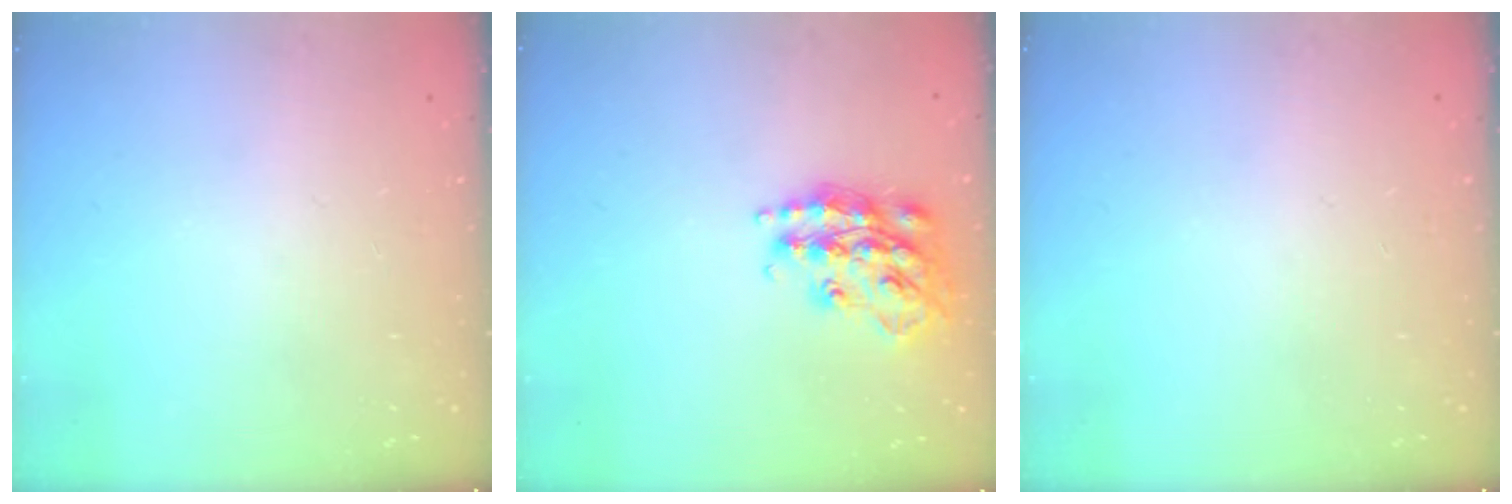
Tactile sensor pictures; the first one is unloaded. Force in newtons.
{"total": 17.5, "press": 17.5, "slide": 1.0}
{"total": 0.0}